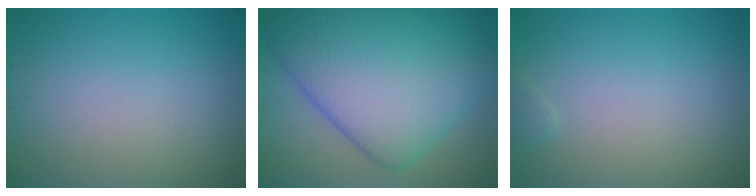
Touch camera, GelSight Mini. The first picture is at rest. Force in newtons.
{"total": 13.4, "press": 13.4, "slide": 0.3}
{"total": 0.6, "press": 0.6, "slide": 0.1}